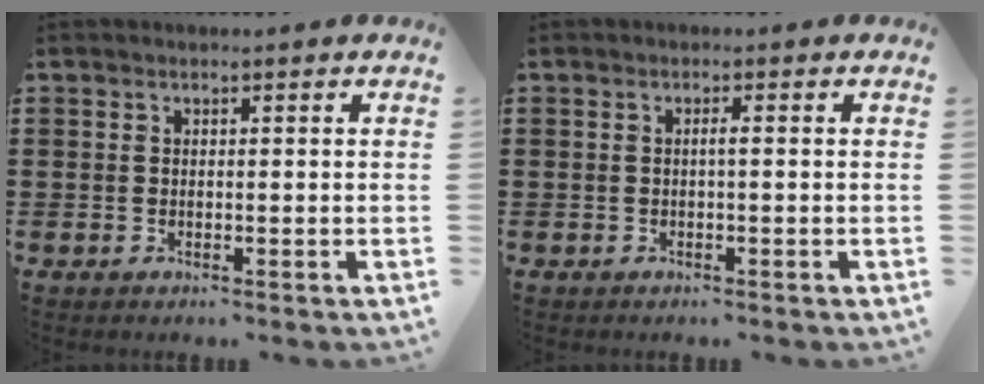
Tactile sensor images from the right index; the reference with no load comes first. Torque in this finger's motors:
{"motor_torque": [0.27, -0.26, 0.02, 0.04]}